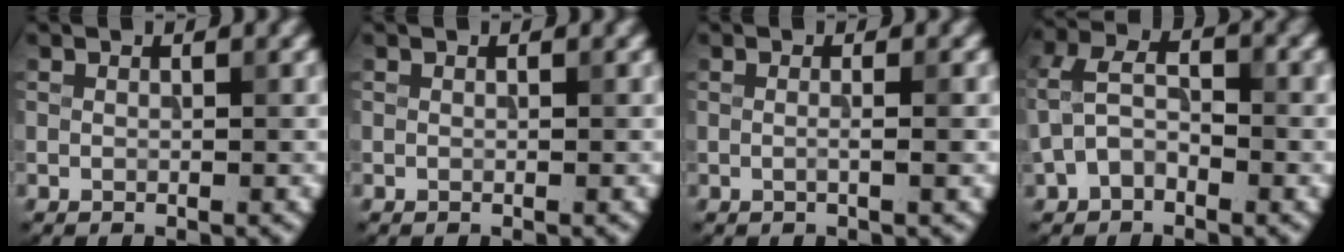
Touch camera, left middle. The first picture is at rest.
{"total": 0.0}
{"total": 1.4, "force": [0.0, 0.1, 1.4], "torque": [-0.022, -0.009, -0.003]}
{"total": 4.1, "force": [-1.2, 2.6, 3.1], "torque": [-0.068, 0.014, -0.029]}